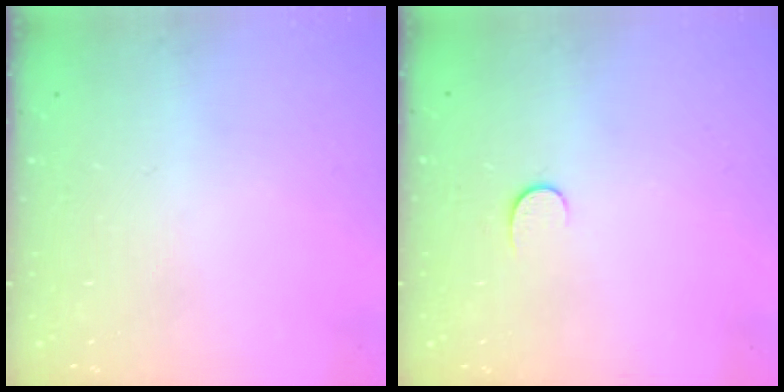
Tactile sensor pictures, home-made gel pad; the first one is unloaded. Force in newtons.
{"total": 4.4, "press": 4.3, "slide": 0.7}